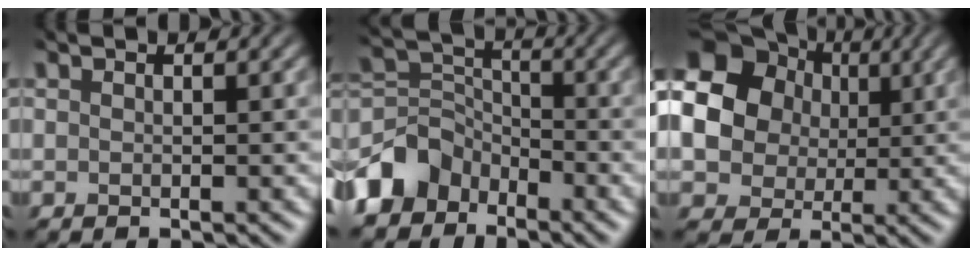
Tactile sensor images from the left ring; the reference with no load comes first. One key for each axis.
{"total": 5.3, "fx": -4.4, "fy": 3.0, "fz": 0.2, "tx": -0.005, "ty": 0.000, "tz": -0.089}
{"total": 15.9, "fx": 3.5, "fy": 14.1, "fz": 6.5, "tx": -0.158, "ty": 0.013, "tz": 0.058}